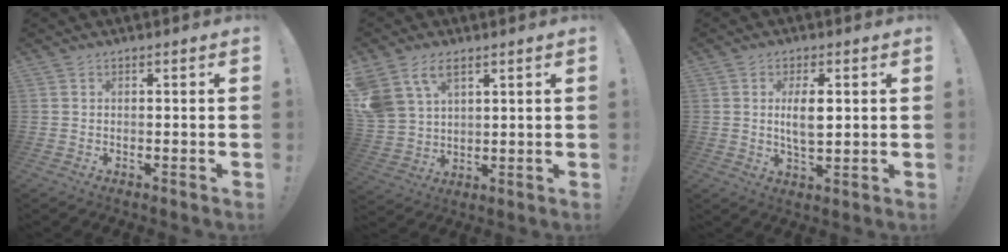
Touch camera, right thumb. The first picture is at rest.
{"total": 9.9, "force": [5.8, 6.2, 5.0], "torque": [-0.117, -0.024, 0.120]}
{"total": 7.0, "force": [1.2, 3.0, 6.2], "torque": [-0.108, -0.009, 0.012]}